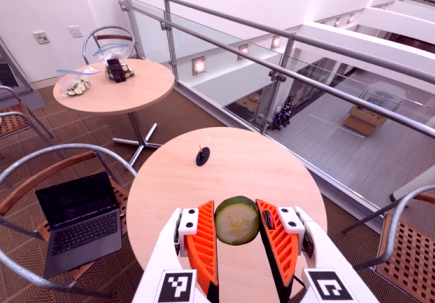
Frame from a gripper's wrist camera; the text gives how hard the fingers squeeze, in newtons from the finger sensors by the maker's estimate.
{"total": 7.8, "left": 8.1, "right": 7.6}